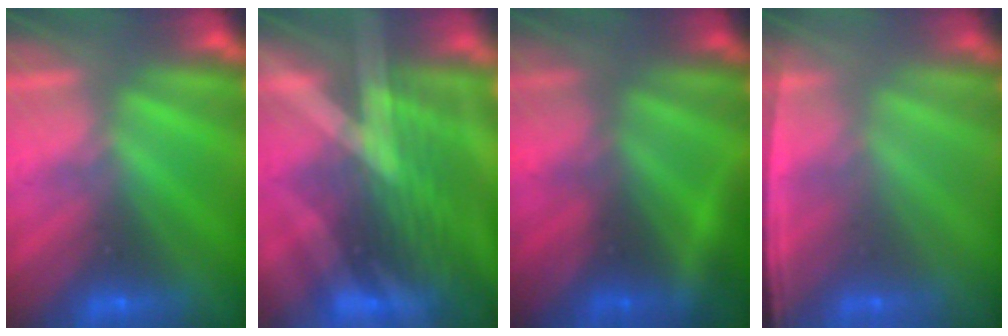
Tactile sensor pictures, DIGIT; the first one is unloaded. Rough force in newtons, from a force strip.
{"total": 3.0}
{"total": 6.4}
{"total": 1.5}